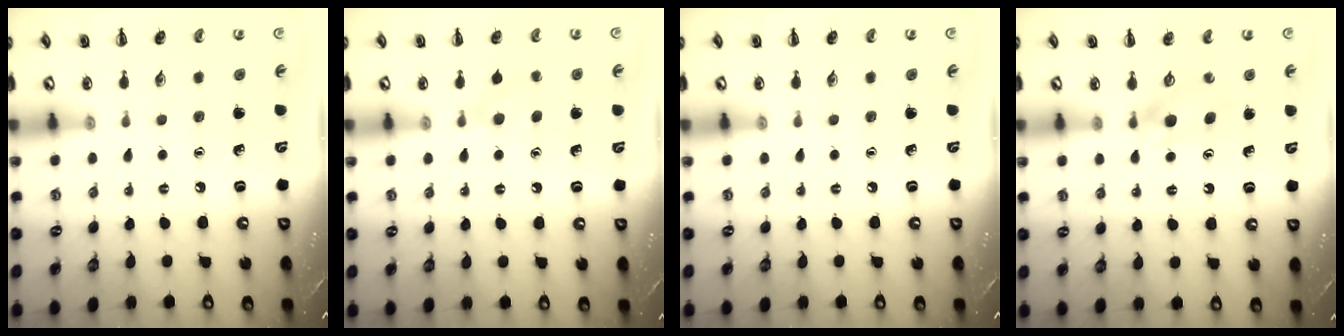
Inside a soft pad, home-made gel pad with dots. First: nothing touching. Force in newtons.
{"total": 4.0, "press": 3.7, "slide": 1.6}
{"total": 0.0}
{"total": 3.7, "press": 3.4, "slide": 1.5}